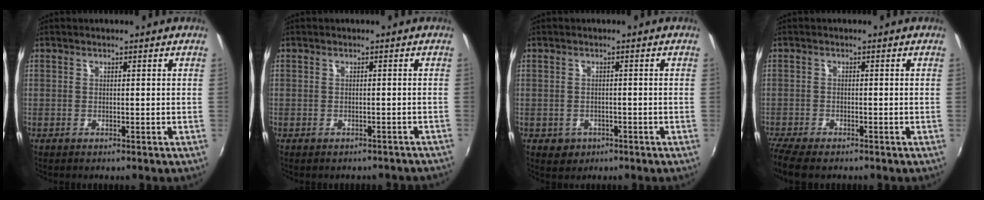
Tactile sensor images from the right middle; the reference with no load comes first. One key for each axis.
{"total": 5.2, "fx": -4.6, "fy": 1.9, "fz": 1.5, "tx": -0.025, "ty": -0.013, "tz": -0.047}
{"total": 3.0, "fx": -1.2, "fy": 2.6, "fz": 0.9, "tx": -0.025, "ty": -0.002, "tz": -0.011}
{"total": 6.7, "fx": -5.4, "fy": 1.6, "fz": 3.6, "tx": -0.094, "ty": -0.036, "tz": -0.101}